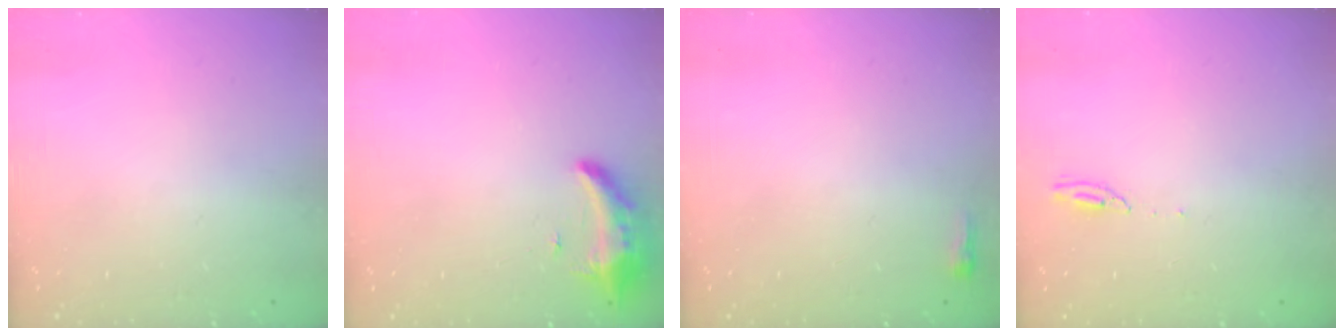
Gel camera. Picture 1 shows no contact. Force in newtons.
{"total": 8.2, "press": 8.1, "slide": 1.6}
{"total": 2.3, "press": 2.2, "slide": 0.7}
{"total": 4.4, "press": 4.4, "slide": 0.1}